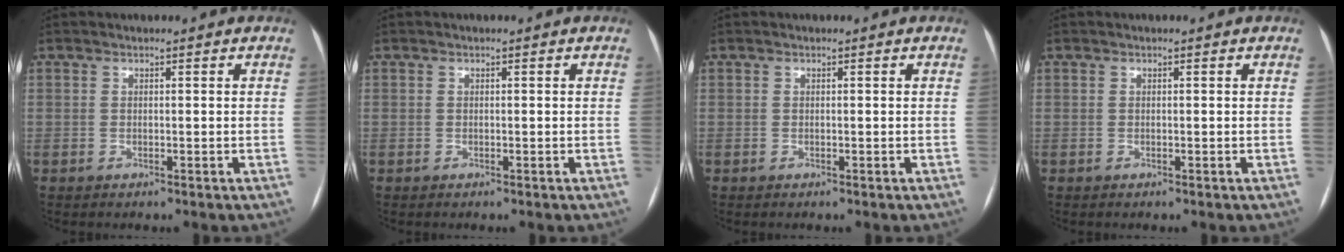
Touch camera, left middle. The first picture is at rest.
{"total": 0.0}
{"total": 0.0}
{"total": 0.0}